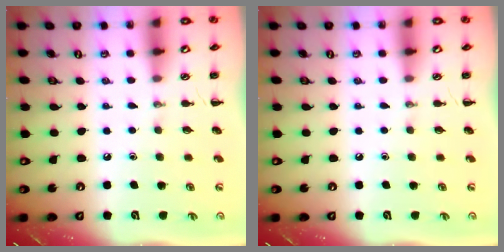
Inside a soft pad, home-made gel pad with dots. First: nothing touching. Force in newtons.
{"total": 0.0}